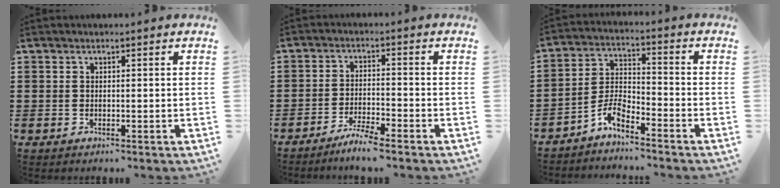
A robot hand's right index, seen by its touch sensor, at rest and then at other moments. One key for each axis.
{"total": 3.8, "fx": -3.5, "fy": -0.3, "fz": 1.5, "tx": -0.034, "ty": -0.002, "tz": -0.069}
{"total": 5.2, "fx": -4.5, "fy": 1.2, "fz": 2.2, "tx": -0.060, "ty": -0.001, "tz": -0.095}